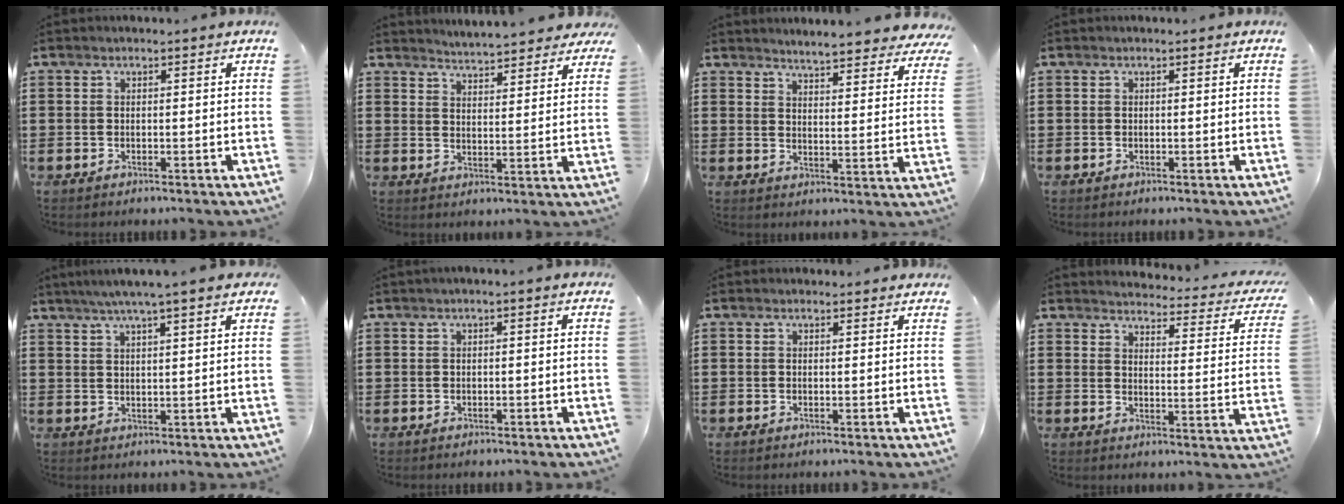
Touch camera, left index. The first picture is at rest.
{"total": 4.4, "force": [4.3, -0.1, 0.4], "torque": [-0.026, -0.023, 0.077]}
{"total": 4.7, "force": [4.6, -0.6, 0.9], "torque": [-0.029, -0.033, 0.078]}
{"total": 0.0}
{"total": 4.6, "force": [3.4, -0.2, 3.1], "torque": [-0.069, -0.005, 0.059]}
{"total": 0.7, "force": [-0.2, 0.1, 0.7], "torque": [-0.011, -0.003, -0.003]}
{"total": 0.7, "force": [0.4, 0.5, 0.0], "torque": [-0.002, 0.004, 0.007]}
{"total": 3.1, "force": [3.0, 0.0, 0.7], "torque": [-0.025, -0.030, 0.043]}